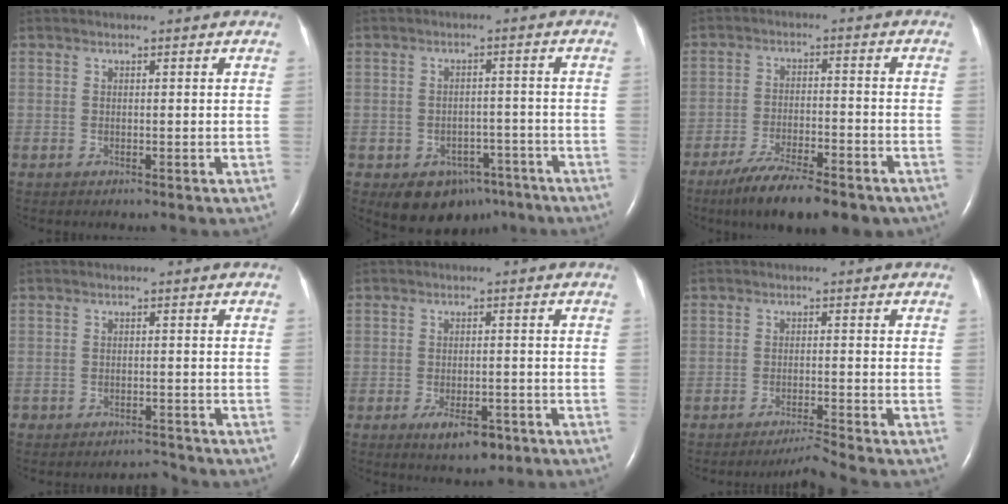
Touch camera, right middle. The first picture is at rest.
{"total": 7.9, "force": [-5.1, 5.1, 3.2], "torque": [-0.041, 0.018, -0.064]}
{"total": 13.3, "force": [-10.0, 3.1, 8.1], "torque": [-0.130, -0.020, -0.157]}
{"total": 2.3, "force": [-2.2, 0.2, -0.5], "torque": [0.013, -0.008, -0.033]}
{"total": 5.0, "force": [-2.9, 2.0, 3.6], "torque": [-0.060, -0.003, -0.039]}
{"total": 3.1, "force": [-2.7, -1.5, 0.4], "torque": [-0.010, -0.014, -0.046]}